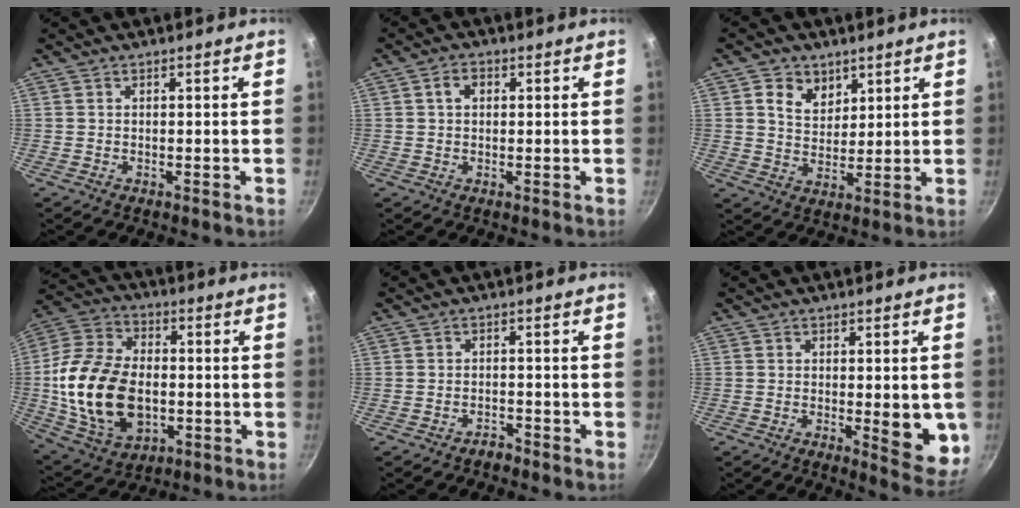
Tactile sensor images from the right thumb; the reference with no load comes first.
{"total": 2.9, "force": [0.7, 2.1, 1.8], "torque": [-0.020, 0.005, 0.009]}
{"total": 6.8, "force": [3.1, 5.2, 3.1], "torque": [-0.023, -0.020, 0.054]}
{"total": 21.8, "force": [-2.0, 14.4, 16.2], "torque": [-0.302, 0.015, -0.029]}
{"total": 1.8, "force": [-1.6, 0.7, 0.3], "torque": [0.005, 0.024, -0.023]}
{"total": 9.2, "force": [-0.9, 3.3, 8.5], "torque": [-0.084, -0.017, -0.008]}